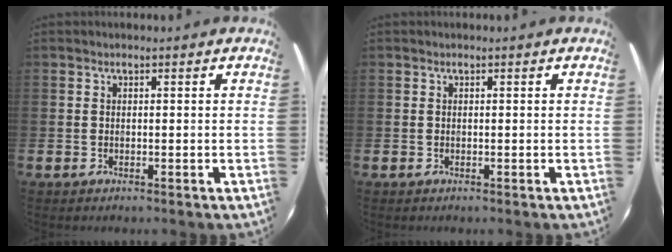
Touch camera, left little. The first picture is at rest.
{"total": 0.0}